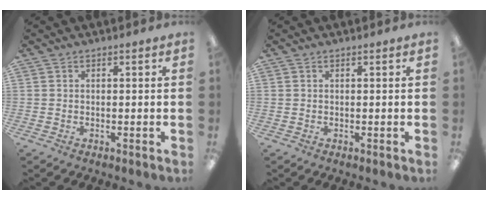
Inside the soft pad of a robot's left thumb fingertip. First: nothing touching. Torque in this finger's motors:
{"motor_torque": [-0.13, 0.13, -0.14, 0.11, 0.00]}